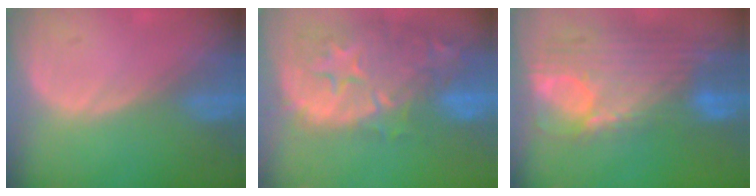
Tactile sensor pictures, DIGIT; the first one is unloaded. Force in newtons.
{"total": 15.3, "press": 12.2, "slide": 9.3}
{"total": 12.3, "press": 10.4, "slide": 6.5}